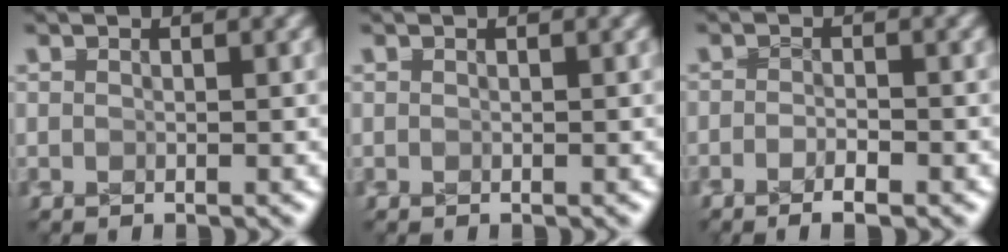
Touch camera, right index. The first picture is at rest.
{"total": 0.0}
{"total": 2.5, "force": [-1.8, 1.2, 1.2], "torque": [-0.004, -0.001, -0.037]}